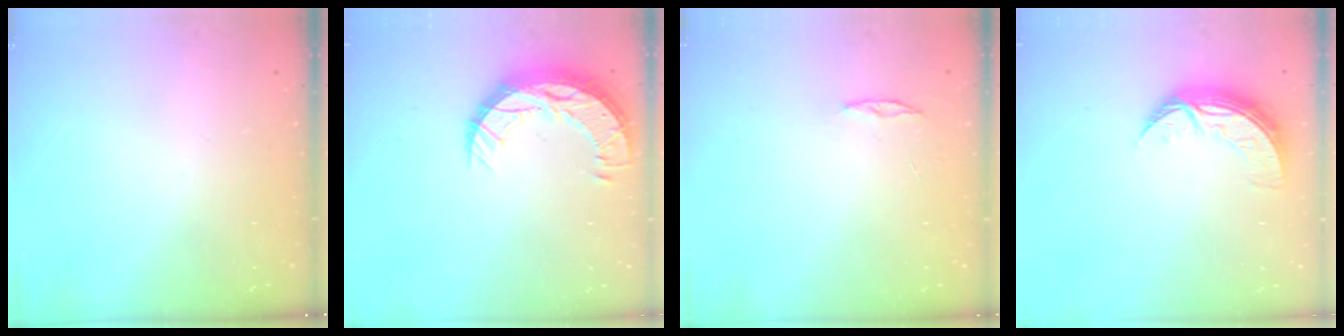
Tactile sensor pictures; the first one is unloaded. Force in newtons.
{"total": 11.7, "press": 11.7, "slide": 0.8}
{"total": 3.0, "press": 2.9, "slide": 0.3}
{"total": 8.4, "press": 8.4, "slide": 0.4}